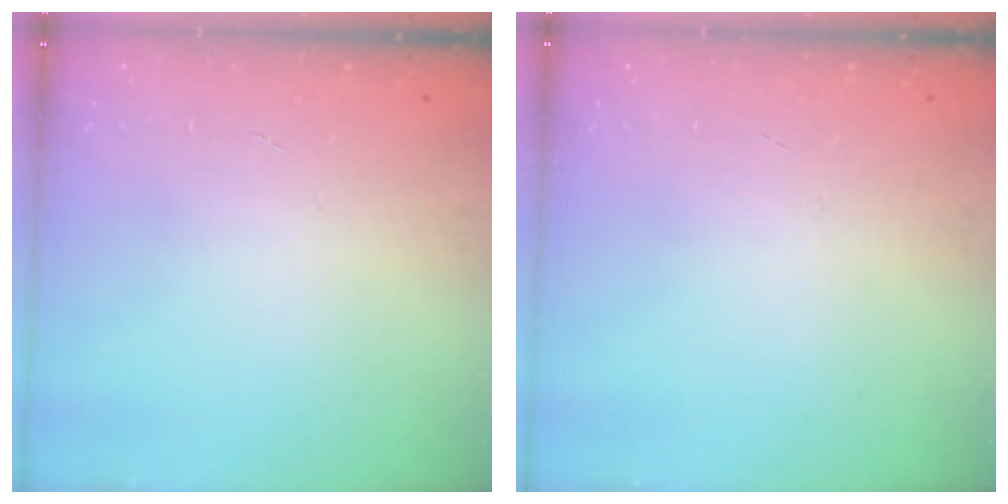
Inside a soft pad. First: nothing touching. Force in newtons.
{"total": 0.0}